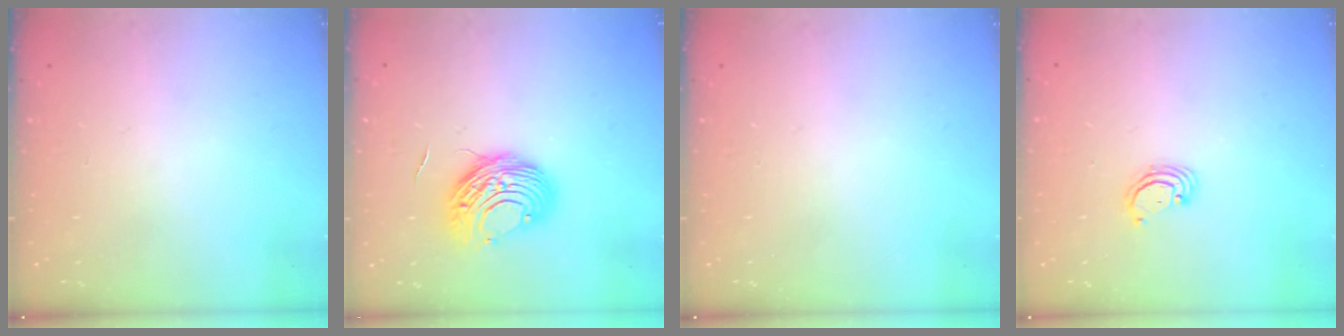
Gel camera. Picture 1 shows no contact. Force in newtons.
{"total": 9.5, "press": 9.5, "slide": 0.7}
{"total": 0.0}
{"total": 2.8, "press": 2.8, "slide": 0.2}